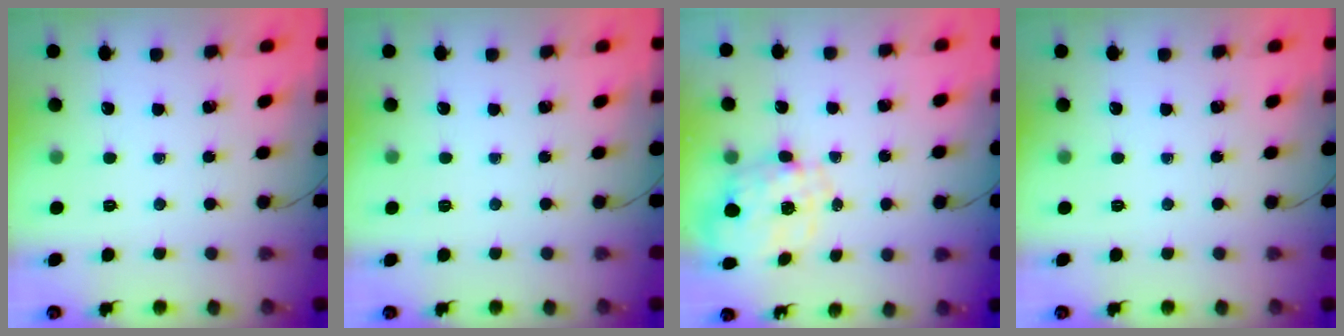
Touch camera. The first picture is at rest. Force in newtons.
{"total": 2.6, "press": 2.3, "slide": 1.2}
{"total": 2.3, "press": 2.1, "slide": 1.1}
{"total": 0.0}